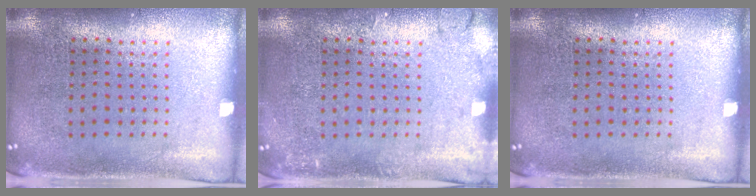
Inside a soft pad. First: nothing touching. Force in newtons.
{"total": 1.7, "press": 1.7, "slide": 0.3}
{"total": 0.0}